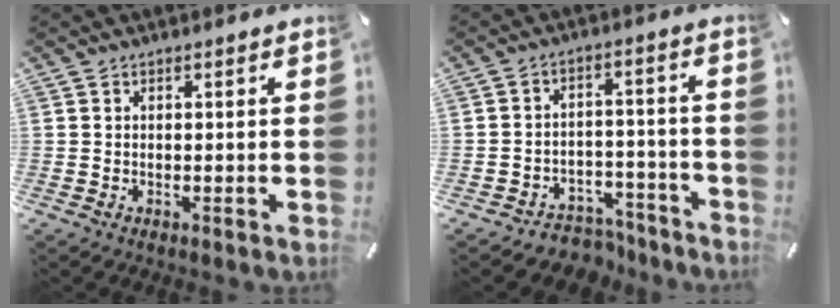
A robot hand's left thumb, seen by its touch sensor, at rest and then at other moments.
{"total": 6.1, "force": [-4.5, 3.8, 1.4], "torque": [-0.013, 0.032, -0.081]}